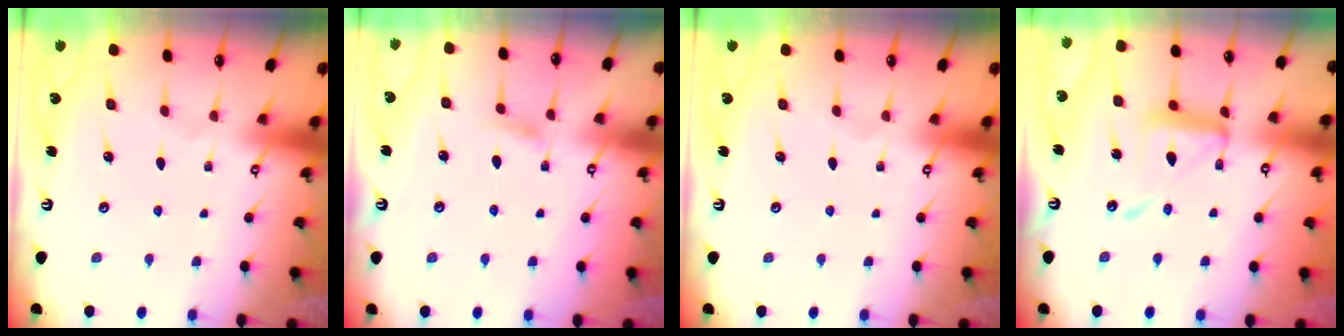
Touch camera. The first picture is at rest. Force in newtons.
{"total": 4.9, "press": 4.8, "slide": 0.7}
{"total": 0.0}
{"total": 15.6, "press": 15.6, "slide": 1.3}